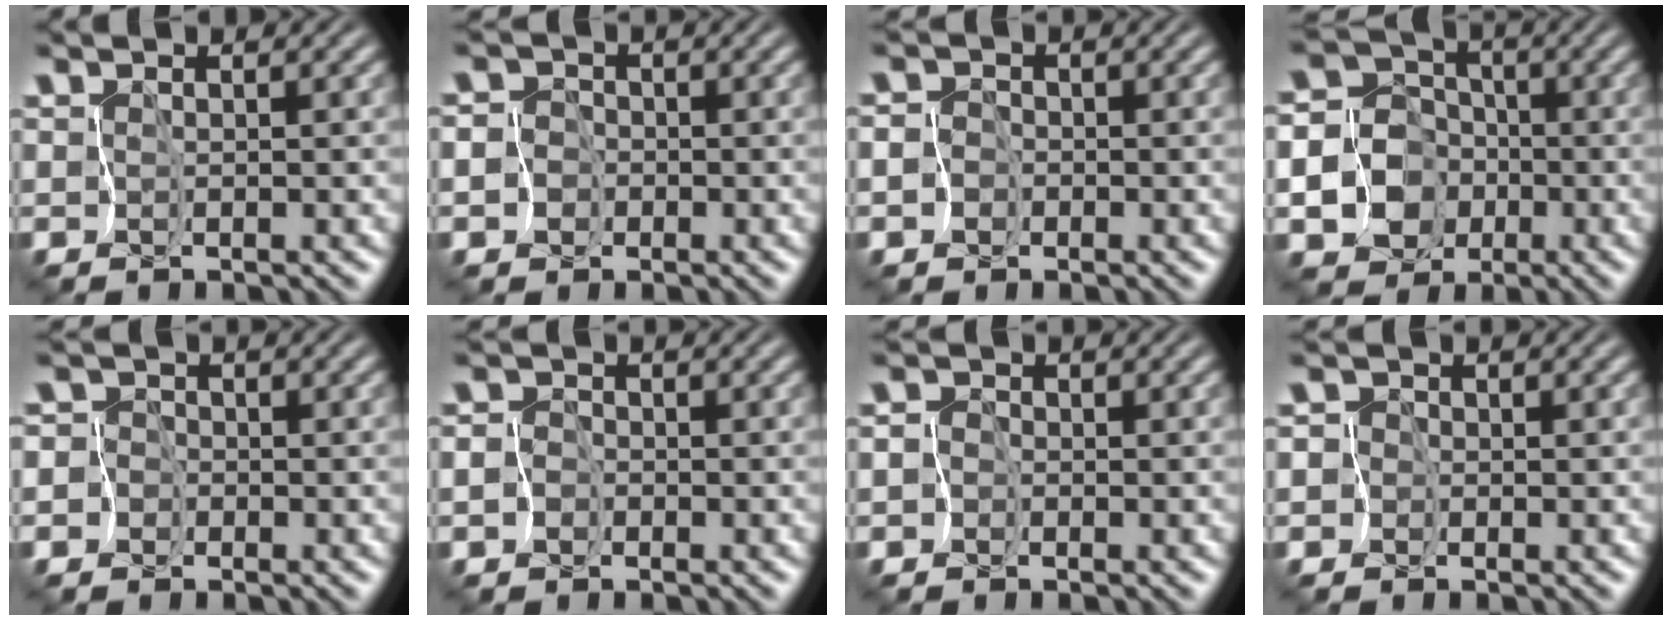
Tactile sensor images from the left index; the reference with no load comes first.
{"total": 4.7, "force": [-2.1, 4.1, 0.7], "torque": [-0.005, 0.003, -0.061]}
{"total": 3.5, "force": [-1.7, 3.0, 0.5], "torque": [0.006, 0.005, -0.052]}
{"total": 12.2, "force": [-4.2, 10.9, 3.6], "torque": [-0.097, -0.018, -0.094]}
{"total": 5.5, "force": [-2.5, 4.8, 0.6], "torque": [-0.012, 0.008, -0.074]}
{"total": 2.9, "force": [-1.5, 2.4, 0.5], "torque": [0.008, 0.004, -0.045]}
{"total": 2.3, "force": [-1.0, 2.0, 0.2], "torque": [0.016, 0.008, -0.040]}
{"total": 3.7, "force": [-1.4, 3.4, 0.3], "torque": [0.002, 0.011, -0.055]}